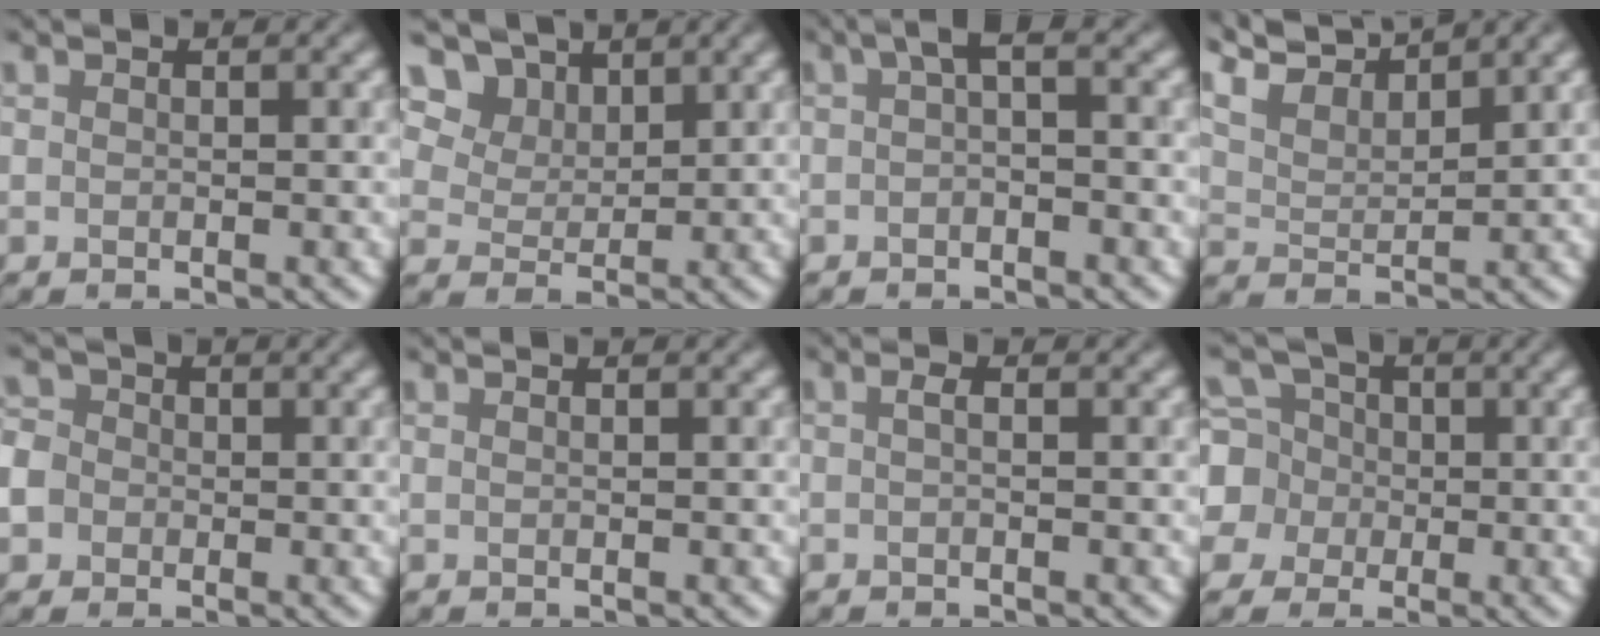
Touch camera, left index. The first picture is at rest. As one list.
[{"total": 7.0, "force": [5.1, 4.2, 2.3], "torque": [-0.075, -0.002, 0.099]}, {"total": 1.4, "force": [-0.1, 0.2, 1.4], "torque": [-0.024, 0.006, -0.002]}, {"total": 7.0, "force": [6.4, 1.1, 2.6], "torque": [-0.059, 0.020, 0.105]}, {"total": 5.4, "force": [-1.1, 4.9, 2.1], "torque": [-0.054, 0.015, -0.048]}, {"total": 0.0}, {"total": 0.6, "force": [0.0, 0.0, 0.6], "torque": [-0.012, 0.003, 0.001]}, {"total": 8.1, "force": [0.8, 7.6, 2.7], "torque": [-0.083, 0.031, -0.021]}]